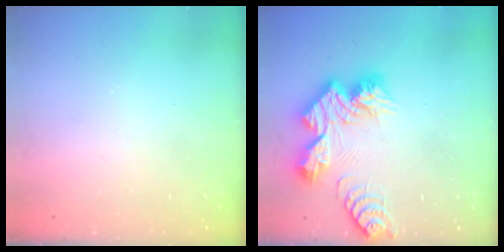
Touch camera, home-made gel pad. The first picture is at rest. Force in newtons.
{"total": 13.8, "press": 13.7, "slide": 1.2}